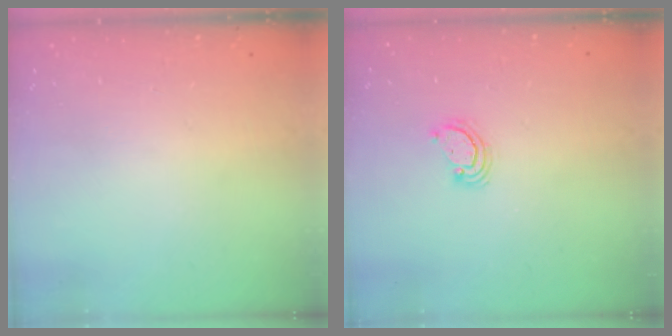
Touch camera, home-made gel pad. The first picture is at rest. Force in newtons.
{"total": 2.6, "press": 2.6, "slide": 0.3}